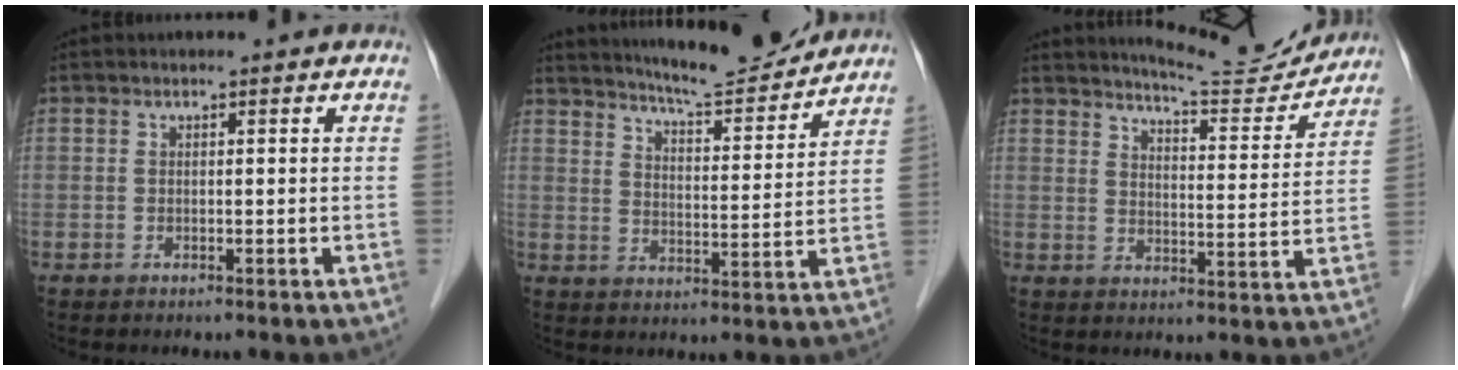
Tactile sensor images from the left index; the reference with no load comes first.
{"total": 12.1, "force": [11.5, 0.6, 3.7], "torque": [-0.061, -0.005, 0.167]}
{"total": 11.7, "force": [11.4, 0.8, 2.2], "torque": [-0.031, -0.018, 0.150]}